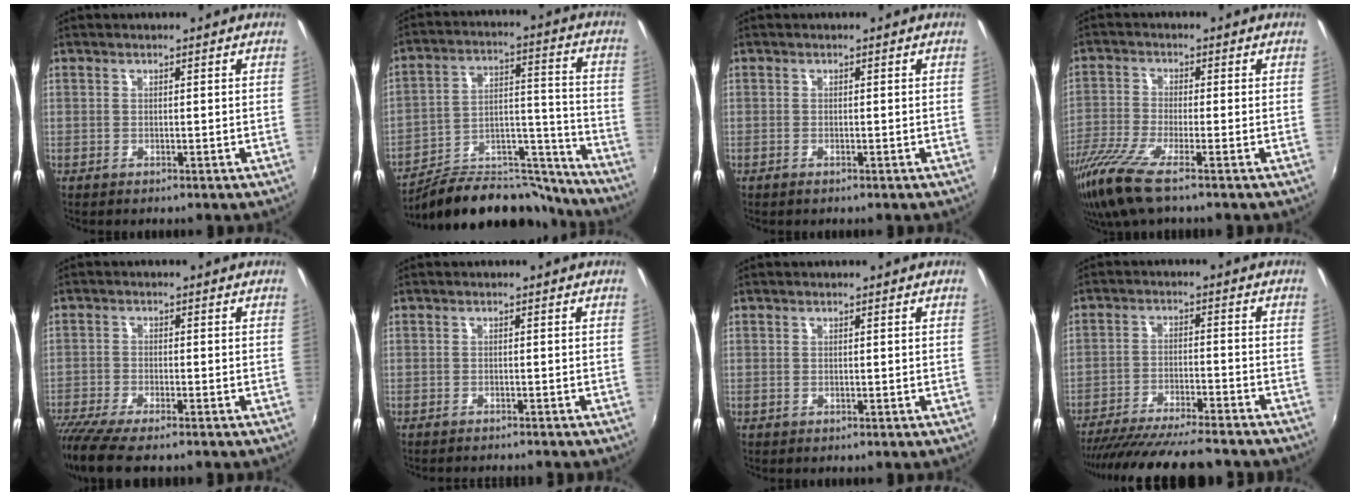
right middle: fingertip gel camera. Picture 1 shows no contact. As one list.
[{"total": 18.1, "force": [-15.4, 7.1, 6.4], "torque": [-0.096, 0.051, -0.222]}, {"total": 0.6, "force": [-0.6, 0.0, 0.2], "torque": [-0.006, -0.003, -0.012]}, {"total": 9.6, "force": [-6.9, 0.7, 6.7], "torque": [-0.157, -0.035, -0.135]}, {"total": 9.3, "force": [-7.8, 1.4, 4.8], "torque": [-0.124, -0.044, -0.142]}, {"total": 3.3, "force": [-3.1, 0.3, 1.0], "torque": [-0.028, -0.013, -0.050]}, {"total": 0.0}, {"total": 19.0, "force": [-16.8, 2.7, 8.5], "torque": [-0.167, -0.033, -0.255]}]